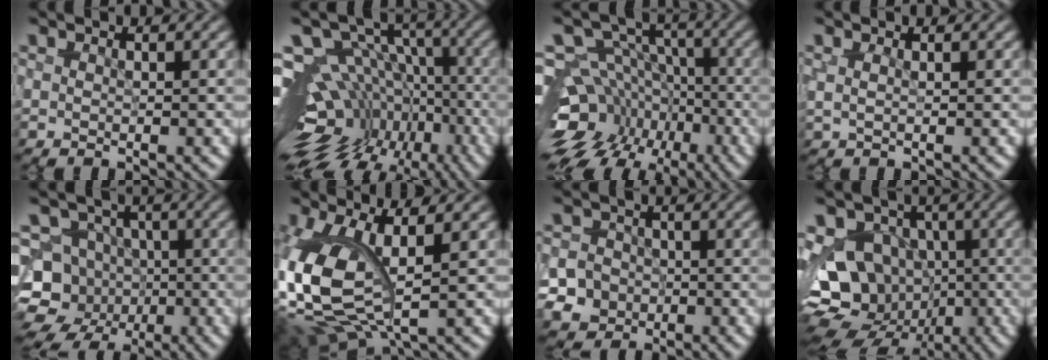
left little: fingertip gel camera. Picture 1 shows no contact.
{"total": 16.4, "force": [-6.8, 11.5, 9.4], "torque": [-0.158, 0.012, -0.069]}
{"total": 15.1, "force": [-6.9, 11.4, 7.1], "torque": [-0.132, -0.018, -0.092]}
{"total": 0.6, "force": [0.3, 0.2, 0.5], "torque": [-0.010, -0.001, 0.002]}
{"total": 10.1, "force": [-4.1, 8.8, 3.0], "torque": [-0.049, -0.011, -0.083]}
{"total": 10.0, "force": [0.0, 5.1, 8.6], "torque": [-0.211, -0.021, 0.007]}
{"total": 6.6, "force": [-2.7, 5.9, 1.3], "torque": [-0.017, -0.007, -0.068]}
{"total": 14.8, "force": [-2.7, 12.6, 7.4], "torque": [-0.142, -0.006, -0.049]}